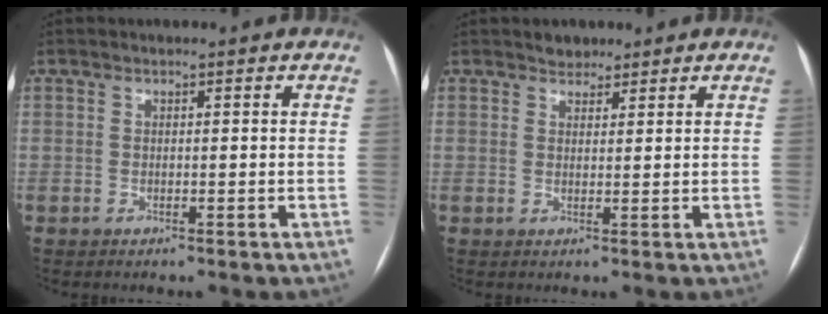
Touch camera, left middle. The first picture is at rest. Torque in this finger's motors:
{"motor_torque": [0.22, -0.24, -0.03, -0.01]}